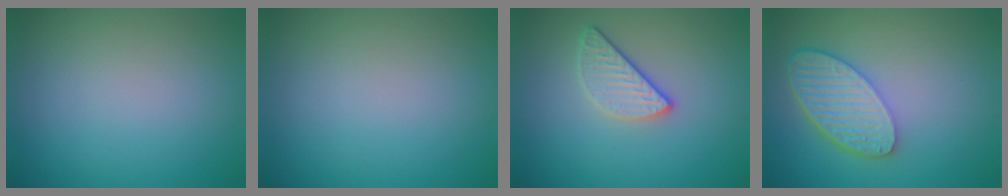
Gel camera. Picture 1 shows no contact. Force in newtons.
{"total": 0.0}
{"total": 2.7, "press": 2.3, "slide": 1.3}
{"total": 5.7, "press": 4.4, "slide": 3.6}